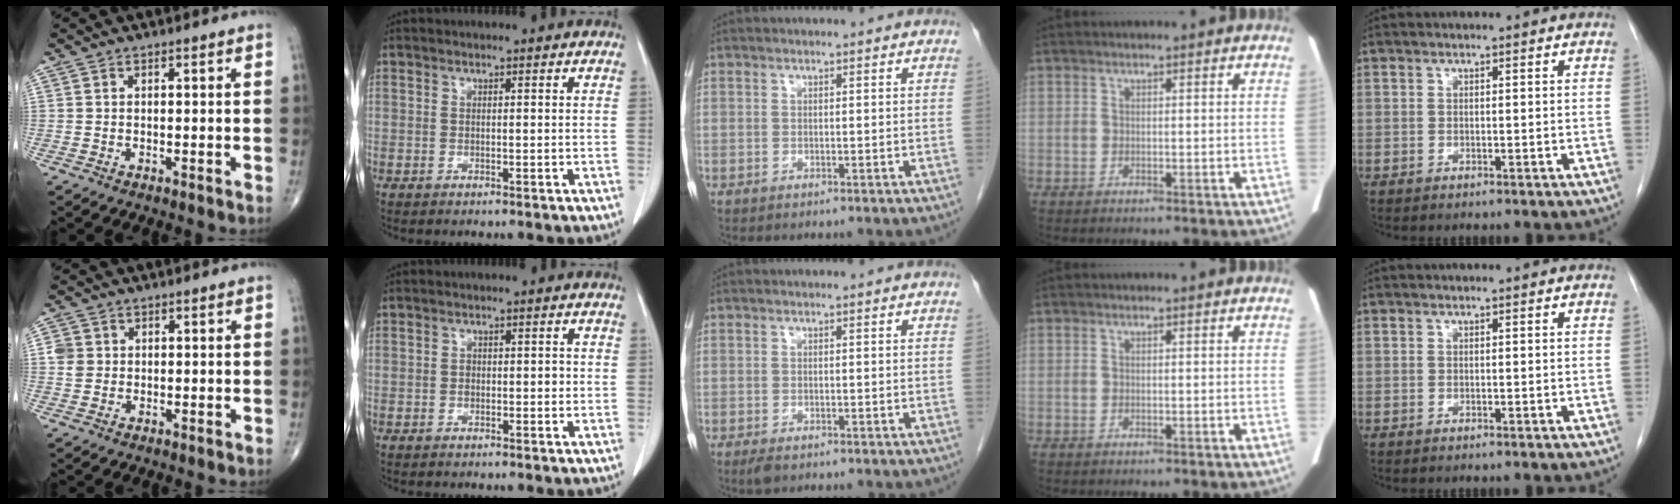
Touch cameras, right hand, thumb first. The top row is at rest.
{"thumb": {"total": 2.6, "force": [0.4, 2.4, 0.9], "torque": [-0.005, 0.002, 0.009]}, "index": {"total": 1.4, "force": [-0.2, 0.9, 1.1], "torque": [-0.012, 0.005, -0.002]}, "middle": {"total": 1.5, "force": [-1.0, 0.6, 1.0], "torque": [-0.021, -0.003, -0.013]}}